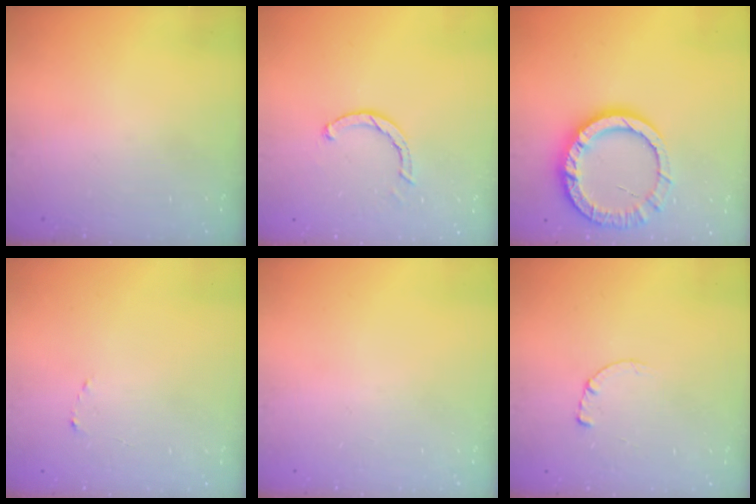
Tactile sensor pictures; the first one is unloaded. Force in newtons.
{"total": 2.5, "press": 2.5, "slide": 0.1}
{"total": 14.2, "press": 14.1, "slide": 1.4}
{"total": 1.5, "press": 1.5, "slide": 0.2}
{"total": 0.0}
{"total": 0.7, "press": 0.6, "slide": 0.2}